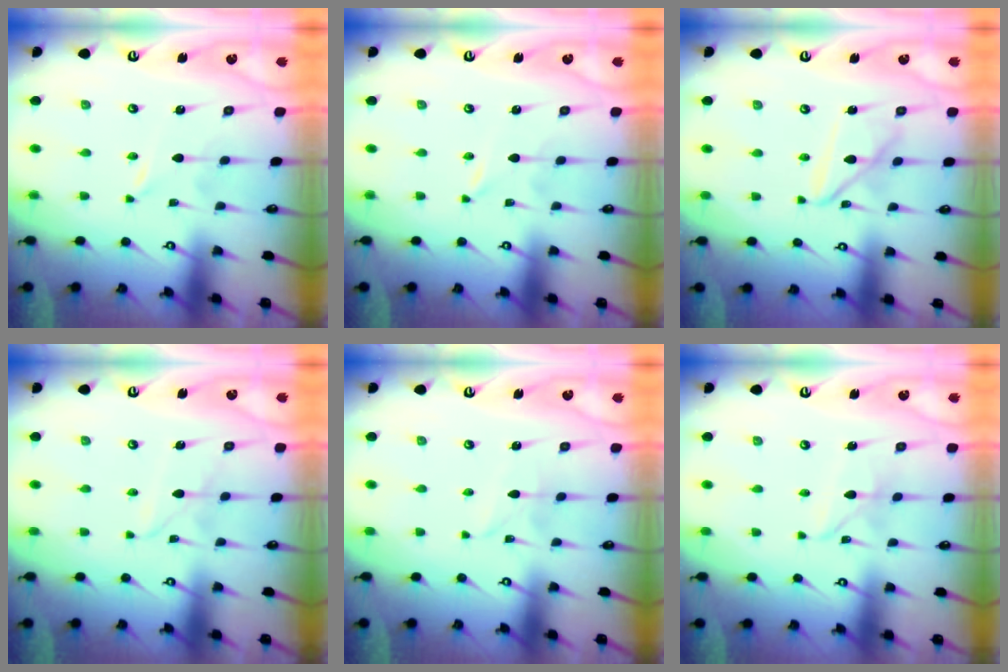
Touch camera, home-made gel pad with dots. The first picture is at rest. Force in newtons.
{"total": 0.0}
{"total": 9.2, "press": 9.2, "slide": 0.7}
{"total": 4.6, "press": 4.6, "slide": 0.4}
{"total": 2.2, "press": 2.2, "slide": 0.2}
{"total": 5.0, "press": 5.0, "slide": 0.3}